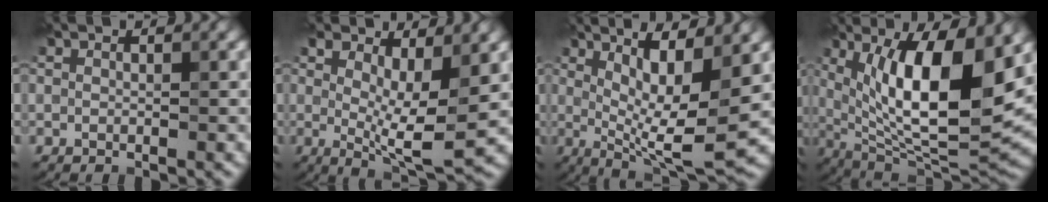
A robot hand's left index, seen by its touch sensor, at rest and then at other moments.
{"total": 7.1, "force": [1.4, 2.5, 6.5], "torque": [-0.112, -0.015, 0.027]}
{"total": 9.9, "force": [2.0, 2.2, 9.4], "torque": [-0.144, 0.003, 0.038]}
{"total": 13.4, "force": [3.1, 4.6, 12.2], "torque": [-0.179, -0.014, 0.053]}